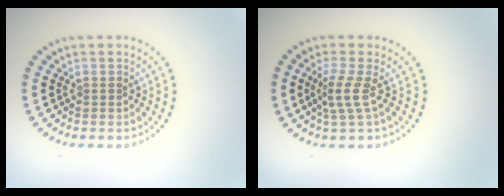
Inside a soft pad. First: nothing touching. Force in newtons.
{"total": 2.3, "press": 1.5, "slide": 1.7}